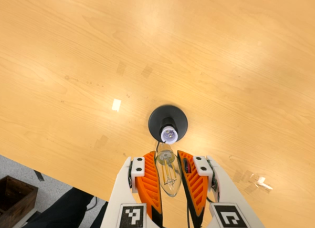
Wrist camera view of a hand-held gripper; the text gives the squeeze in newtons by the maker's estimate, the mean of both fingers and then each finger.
{"total": 19.7, "left": 21.0, "right": 18.4}